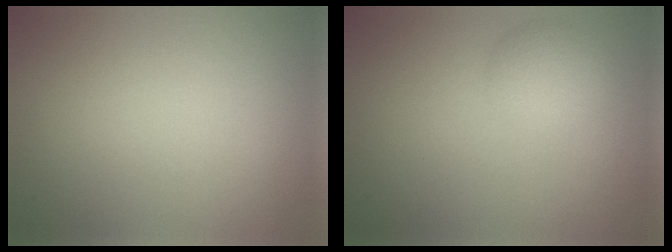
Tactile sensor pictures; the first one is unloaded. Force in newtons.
{"total": 2.6, "press": 2.6, "slide": 0.0}